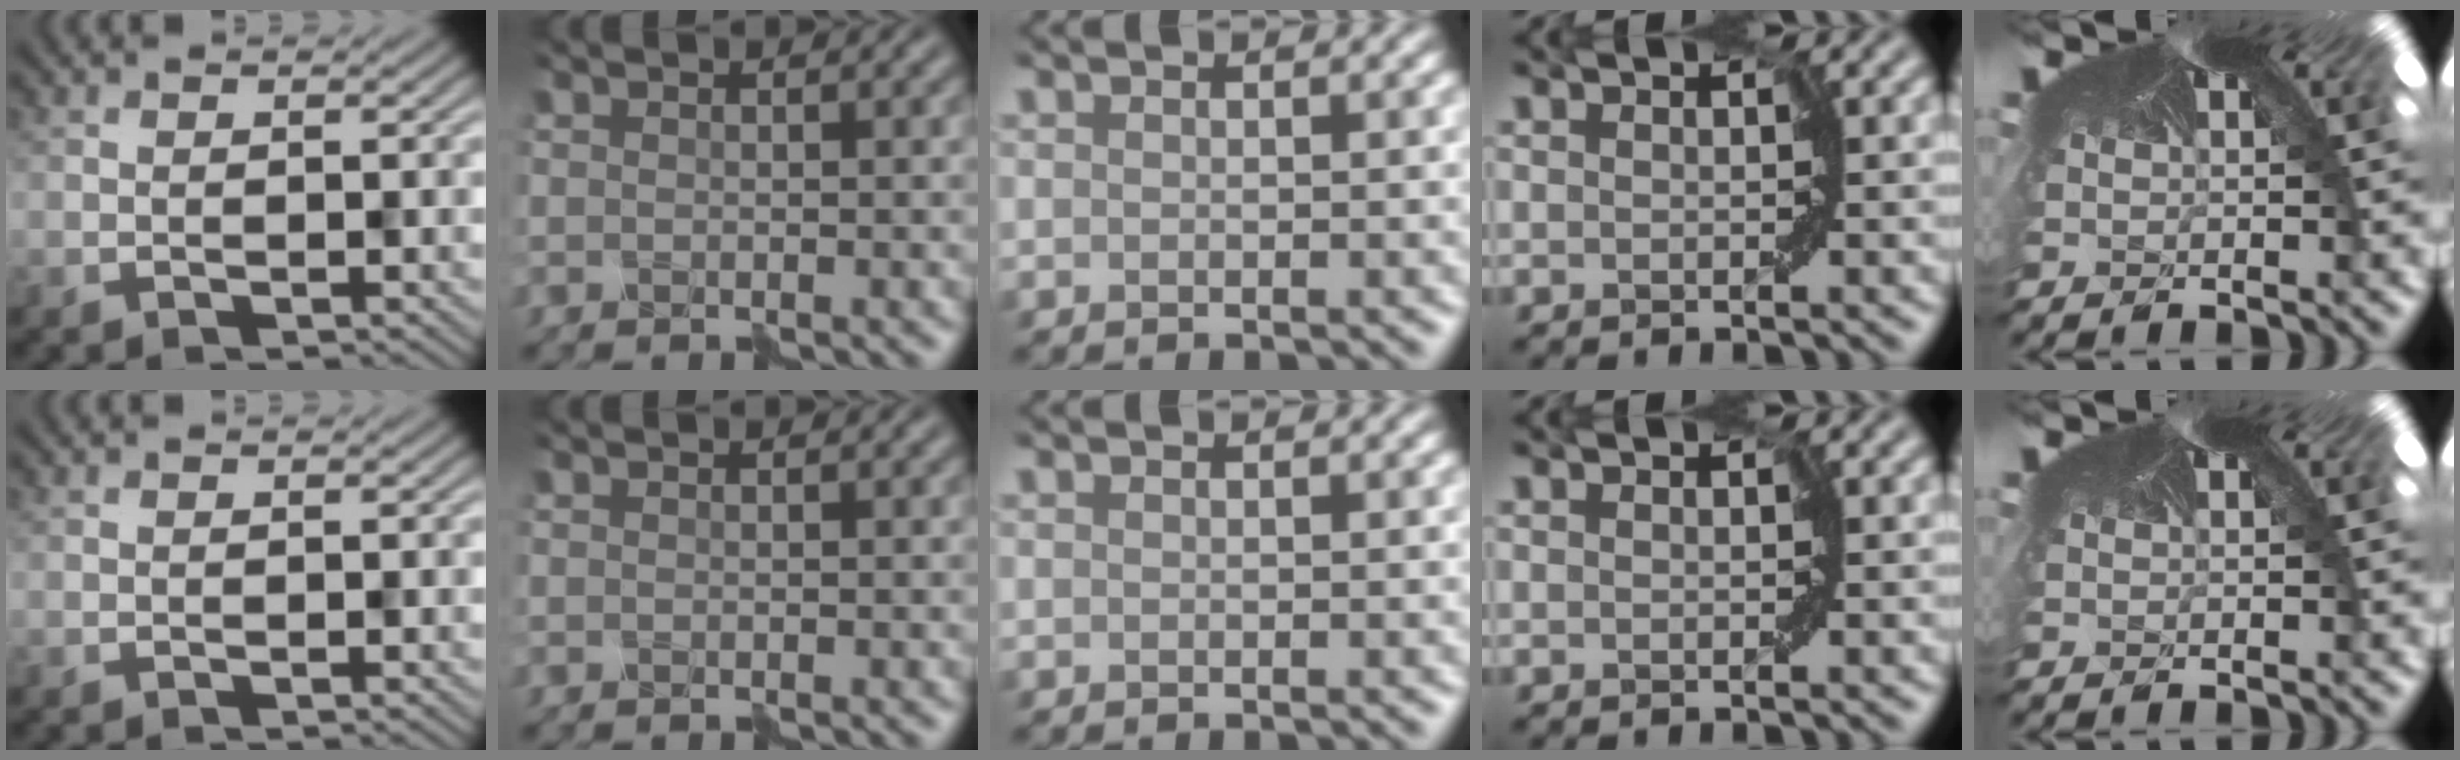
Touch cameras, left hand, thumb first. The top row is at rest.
{}